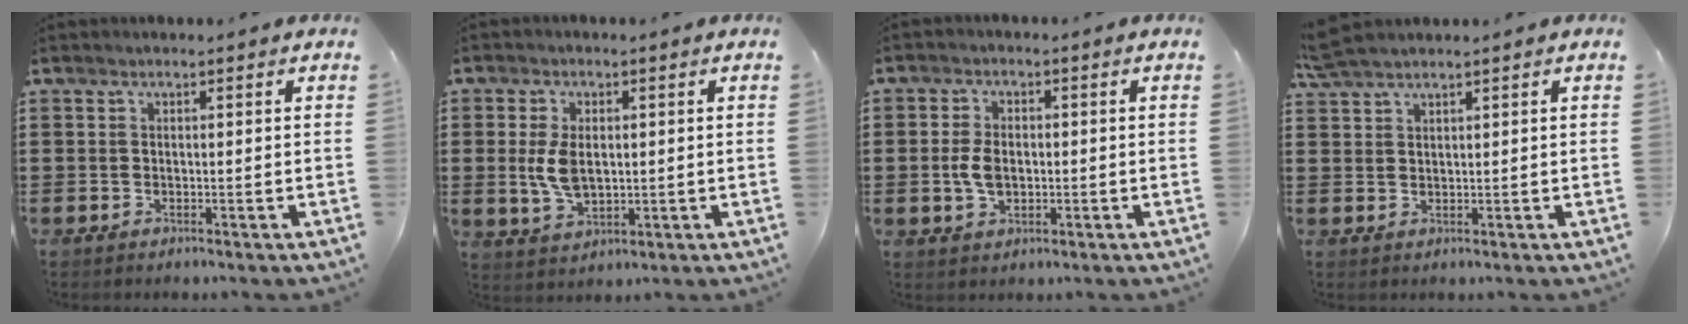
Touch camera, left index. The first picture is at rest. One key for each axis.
{"total": 5.9, "fx": 0.5, "fy": 3.5, "fz": 4.7, "tx": -0.118, "ty": 0.002, "tz": 0.004}
{"total": 4.4, "fx": -0.2, "fy": 2.7, "fz": 3.4, "tx": -0.090, "ty": -0.001, "tz": -0.011}
{"total": 2.7, "fx": 2.4, "fy": 0.1, "fz": 1.1, "tx": -0.029, "ty": 0.002, "tz": 0.047}